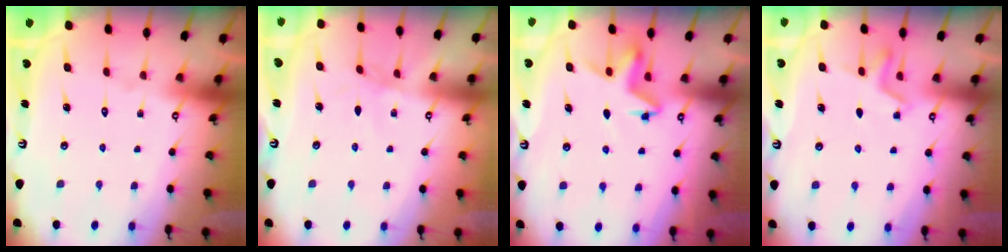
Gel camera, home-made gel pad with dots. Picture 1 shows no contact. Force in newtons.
{"total": 2.4, "press": 2.4, "slide": 0.5}
{"total": 6.3, "press": 6.3, "slide": 0.7}
{"total": 3.2, "press": 3.0, "slide": 1.3}